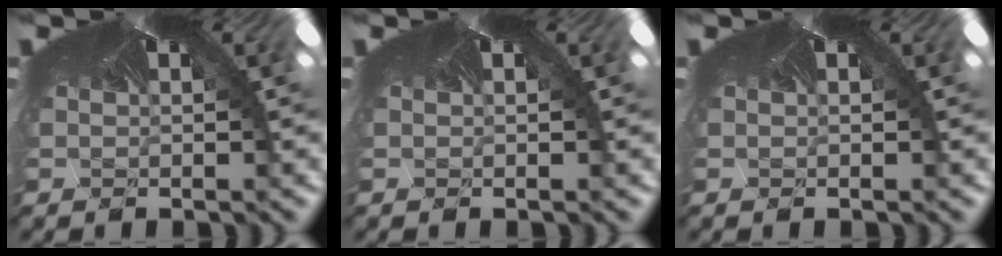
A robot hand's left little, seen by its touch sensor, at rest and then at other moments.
{"total": 0.0}
{"total": 0.0}